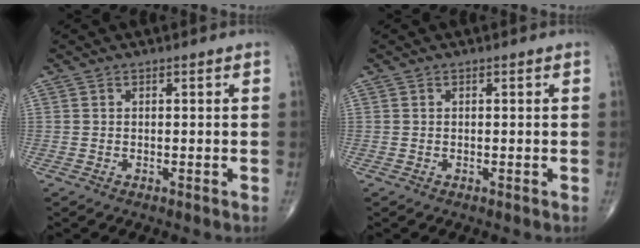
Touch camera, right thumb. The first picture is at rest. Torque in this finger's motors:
{"motor_torque": [-0.01, 0.03, -0.07, -0.06, 0.01]}